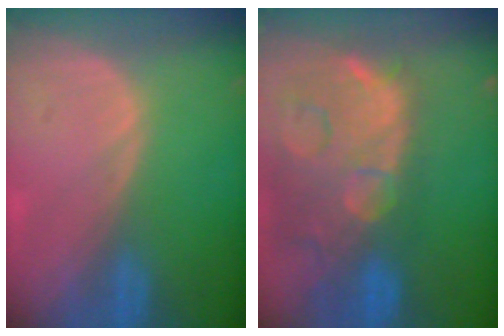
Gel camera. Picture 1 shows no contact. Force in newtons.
{"total": 15.0, "press": 12.0, "slide": 9.0}